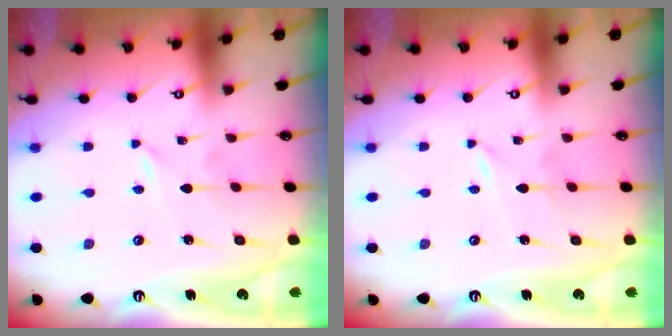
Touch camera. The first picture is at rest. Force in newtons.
{"total": 2.0, "press": 2.0, "slide": 0.3}